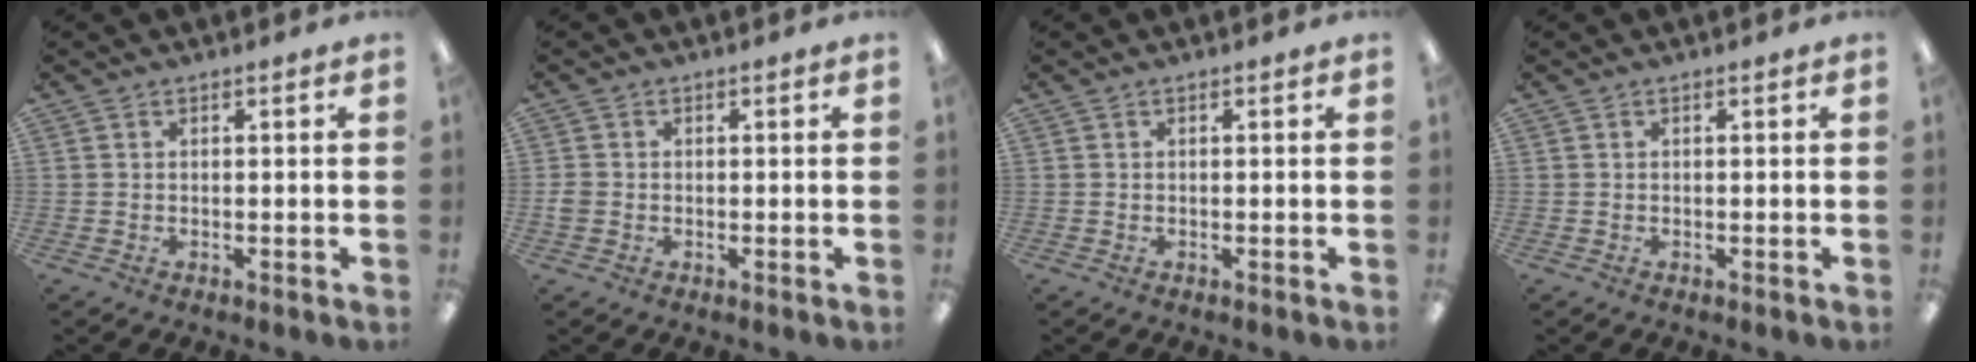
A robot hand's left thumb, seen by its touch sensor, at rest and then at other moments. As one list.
[{"total": 1.9, "force": [-0.5, 1.7, 0.9], "torque": [-0.013, 0.003, -0.008]}, {"total": 0.0}, {"total": 0.0}]